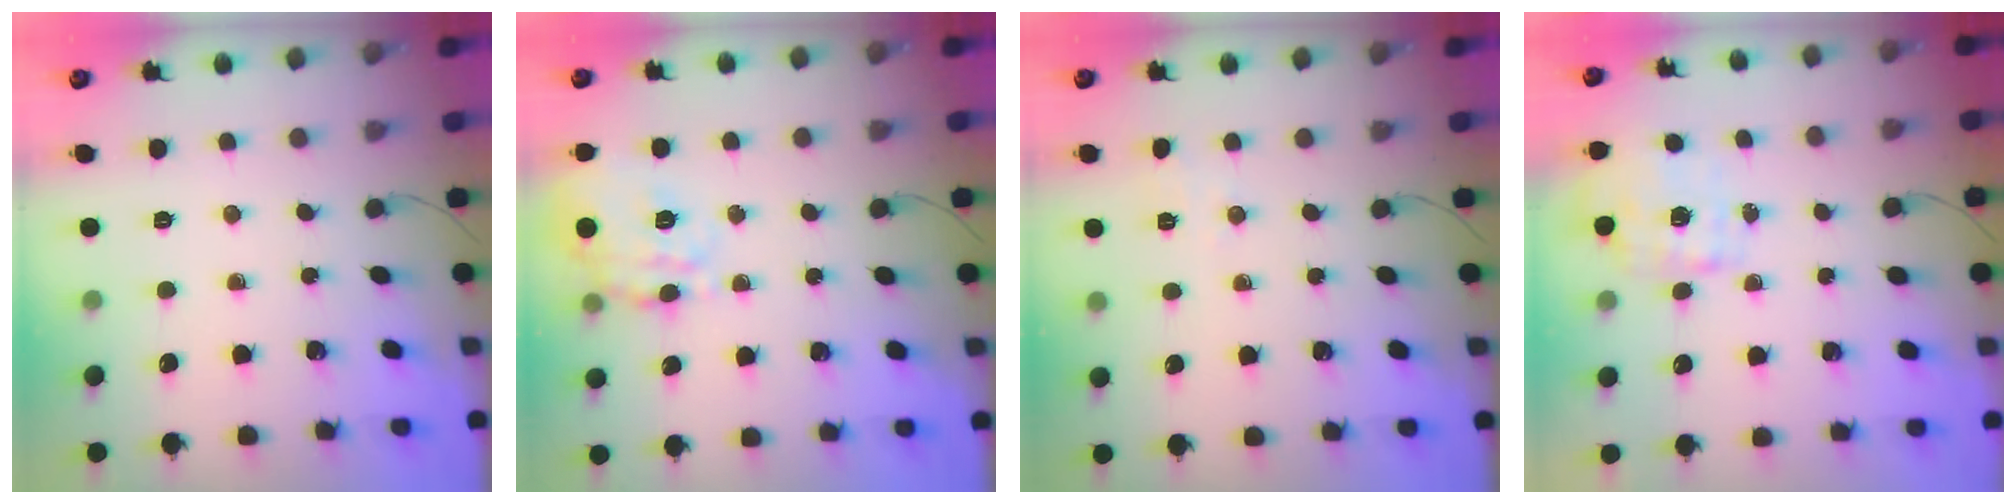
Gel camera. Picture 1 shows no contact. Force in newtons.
{"total": 14.4, "press": 14.4, "slide": 1.1}
{"total": 1.7, "press": 1.0, "slide": 1.3}
{"total": 1.8, "press": 1.8, "slide": 0.5}